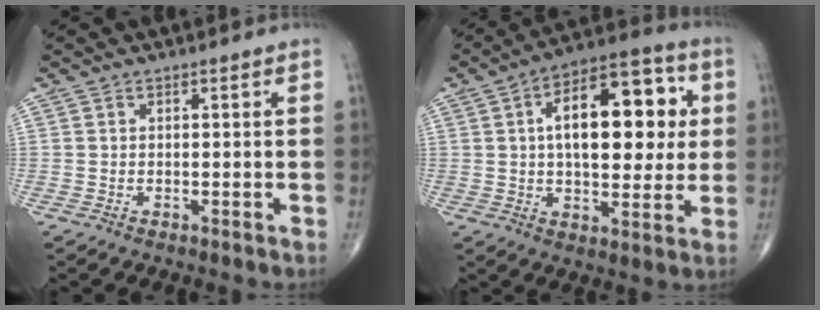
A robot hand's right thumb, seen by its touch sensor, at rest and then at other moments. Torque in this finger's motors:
{"motor_torque": [0.88, 3.96, 1.87, 0.40, 0.17]}